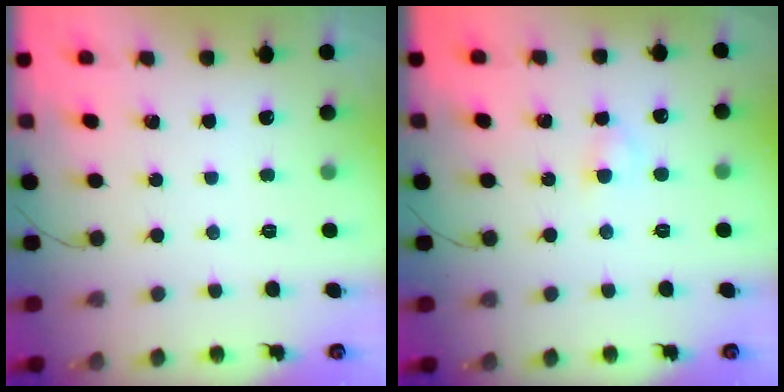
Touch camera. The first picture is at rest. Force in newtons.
{"total": 2.6, "press": 2.4, "slide": 1.1}